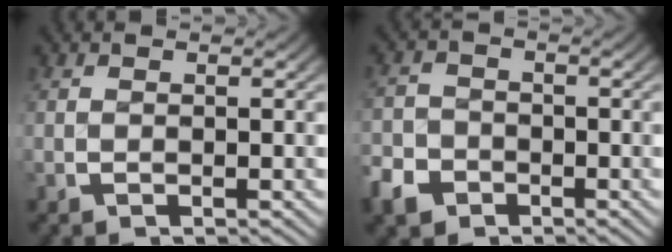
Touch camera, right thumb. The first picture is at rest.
{"total": 4.3, "force": [-3.0, 3.1, 0.3], "torque": [-0.004, -0.017, -0.054]}